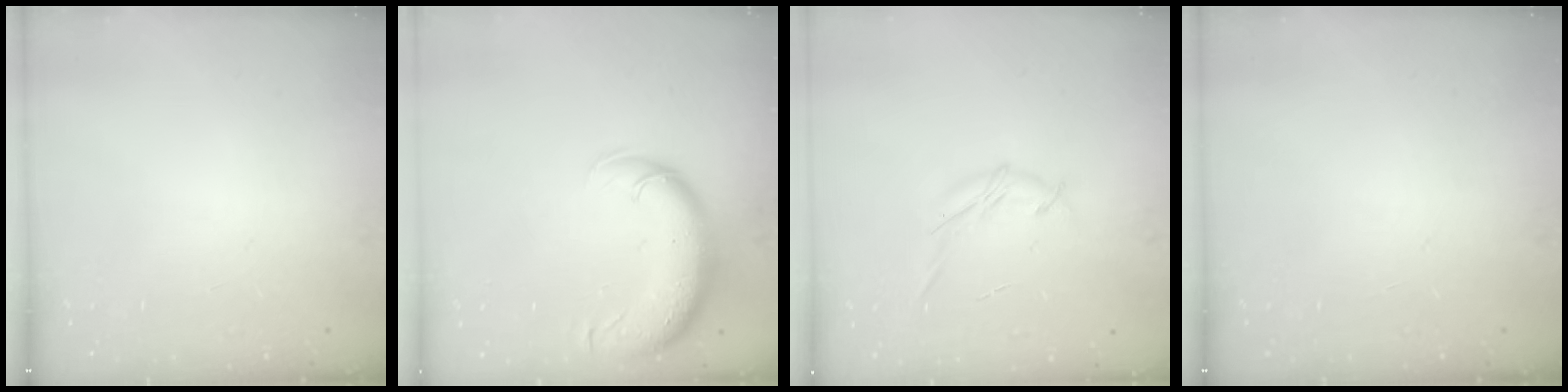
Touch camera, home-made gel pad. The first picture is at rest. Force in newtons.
{"total": 11.0, "press": 10.6, "slide": 2.8}
{"total": 6.8, "press": 6.7, "slide": 0.9}
{"total": 0.0}